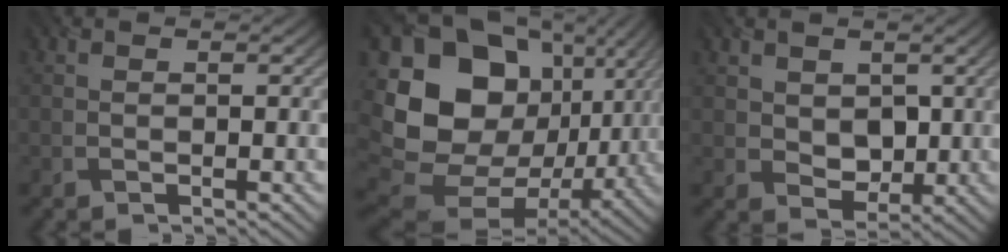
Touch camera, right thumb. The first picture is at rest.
{"total": 20.1, "force": [2.7, 16.1, 11.8], "torque": [-0.264, -0.026, 0.091]}
{"total": 3.9, "force": [1.0, 3.0, 2.3], "torque": [-0.059, -0.009, 0.020]}